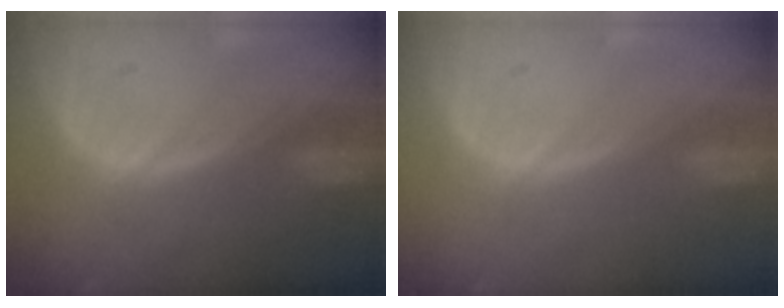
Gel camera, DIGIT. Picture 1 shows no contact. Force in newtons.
{"total": 0.0}